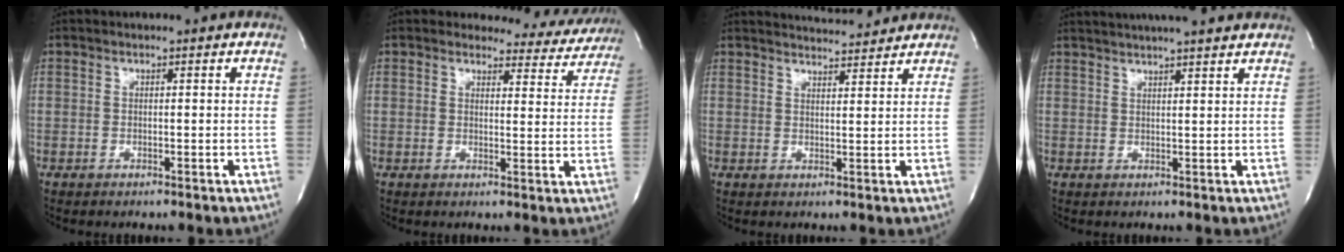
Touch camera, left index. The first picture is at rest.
{"total": 9.6, "force": [9.1, 3.1, 0.3], "torque": [0.025, -0.024, 0.080]}
{"total": 7.9, "force": [7.6, 0.8, 1.7], "torque": [-0.030, 0.011, 0.103]}
{"total": 13.8, "force": [12.3, 1.2, 6.2], "torque": [-0.103, 0.036, 0.169]}